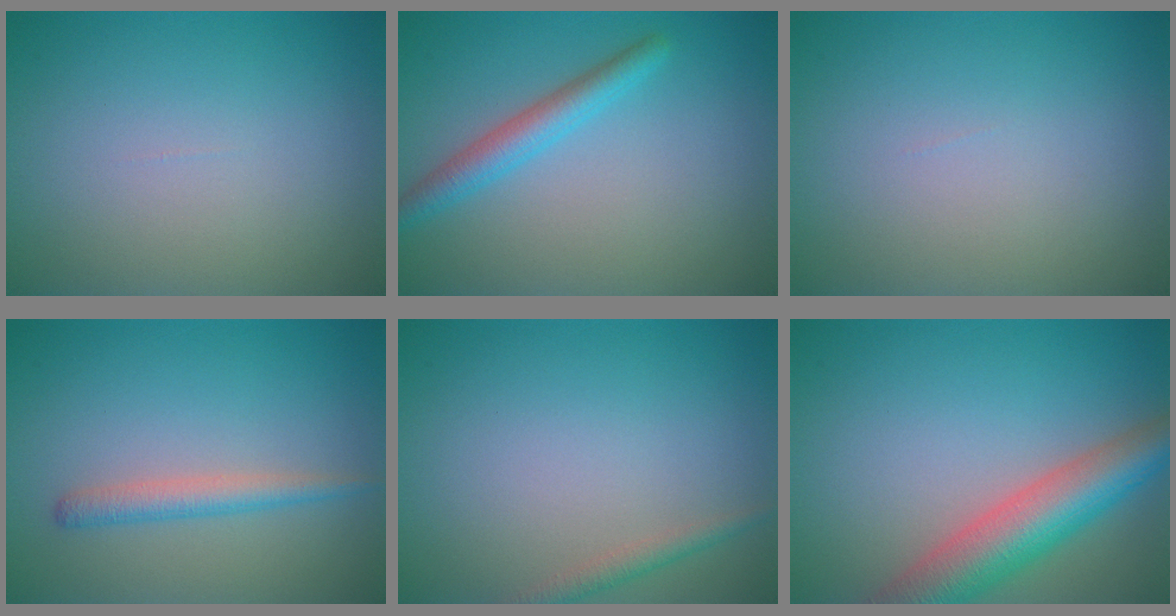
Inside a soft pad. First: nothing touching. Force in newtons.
{"total": 2.9, "press": 2.9, "slide": 0.2}
{"total": 0.0}
{"total": 2.1, "press": 2.1, "slide": 0.1}
{"total": 1.4, "press": 1.4, "slide": 0.0}
{"total": 7.4, "press": 7.4, "slide": 0.5}